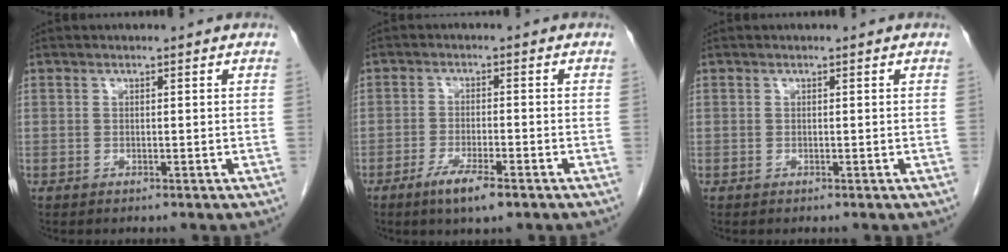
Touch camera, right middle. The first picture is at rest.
{"total": 5.3, "force": [-3.3, 0.7, 4.1], "torque": [-0.081, -0.010, -0.057]}
{"total": 0.0}